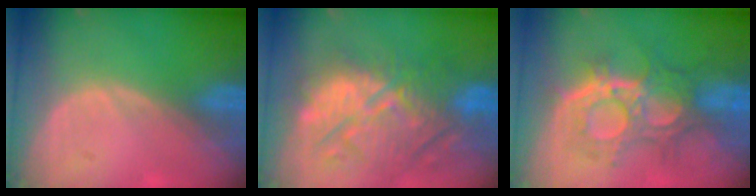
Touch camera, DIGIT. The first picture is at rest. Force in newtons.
{"total": 12.8, "press": 12.2, "slide": 4.0}
{"total": 9.5, "press": 9.3, "slide": 2.0}